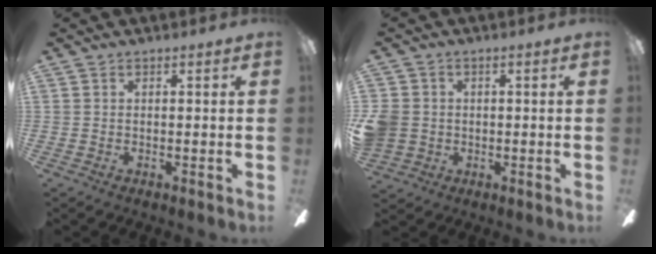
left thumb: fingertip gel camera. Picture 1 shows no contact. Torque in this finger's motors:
{"motor_torque": [0.03, 0.83, 0.31, -0.24, 0.21]}